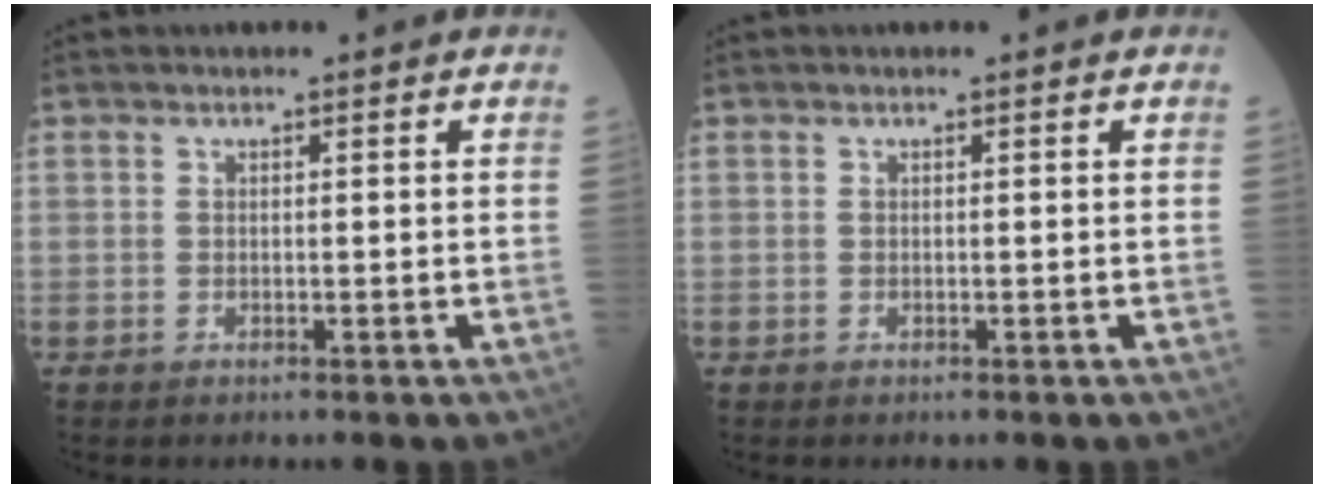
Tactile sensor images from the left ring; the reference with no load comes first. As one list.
[{"total": 0.0}]